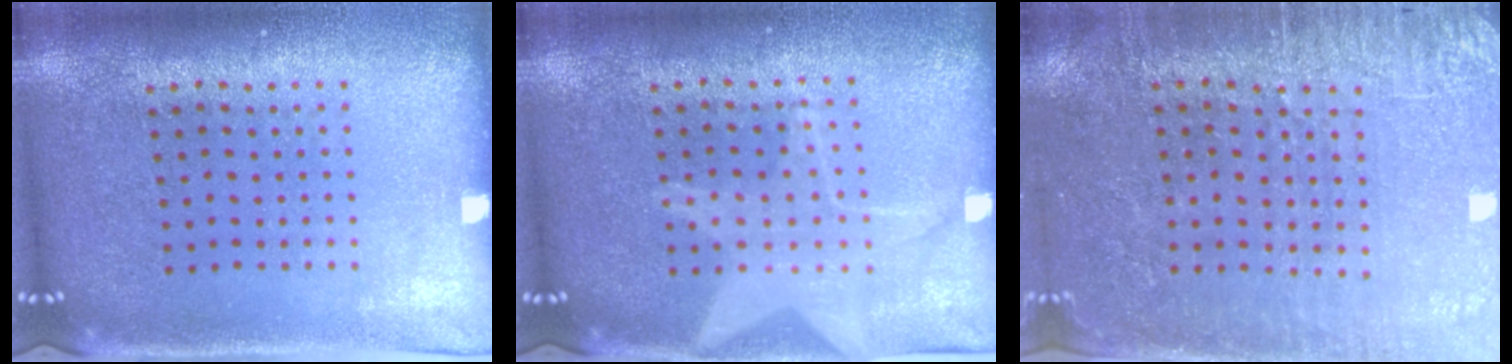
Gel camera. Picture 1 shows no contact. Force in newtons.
{"total": 1.5, "press": 1.5, "slide": 0.2}
{"total": 3.0, "press": 2.8, "slide": 0.9}